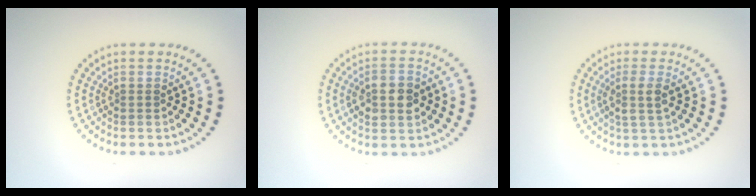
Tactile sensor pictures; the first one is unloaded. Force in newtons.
{"total": 3.8, "press": 3.8, "slide": 0.2}
{"total": 2.1, "press": 1.8, "slide": 0.9}